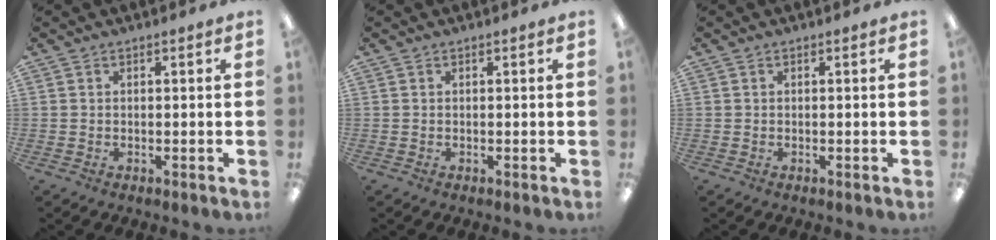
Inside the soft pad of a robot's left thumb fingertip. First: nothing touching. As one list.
[{"total": 0.0}, {"total": 0.0}]